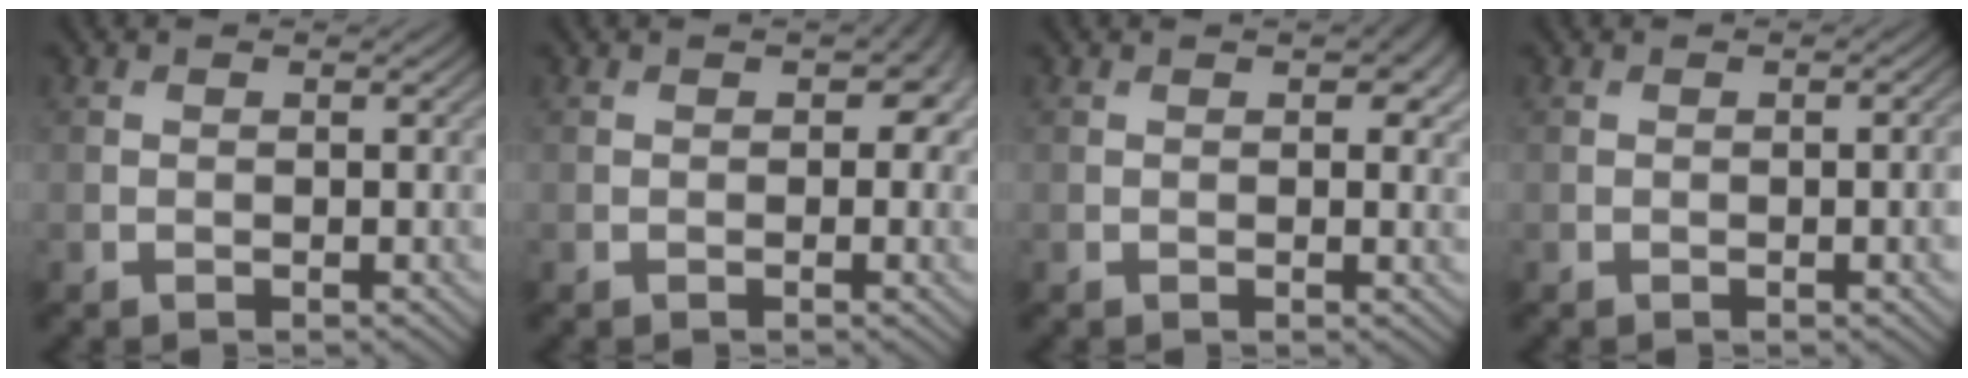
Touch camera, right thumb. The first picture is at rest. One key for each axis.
{"total": 2.9, "fx": 0.6, "fy": 2.1, "fz": 1.9, "tx": -0.024, "ty": -0.006, "tz": 0.009}
{"total": 2.5, "fx": 0.9, "fy": 1.2, "fz": 2.0, "tx": -0.024, "ty": -0.002, "tz": 0.014}
{"total": 2.5, "fx": -0.2, "fy": 0.6, "fz": 2.4, "tx": -0.031, "ty": 0.000, "tz": -0.004}